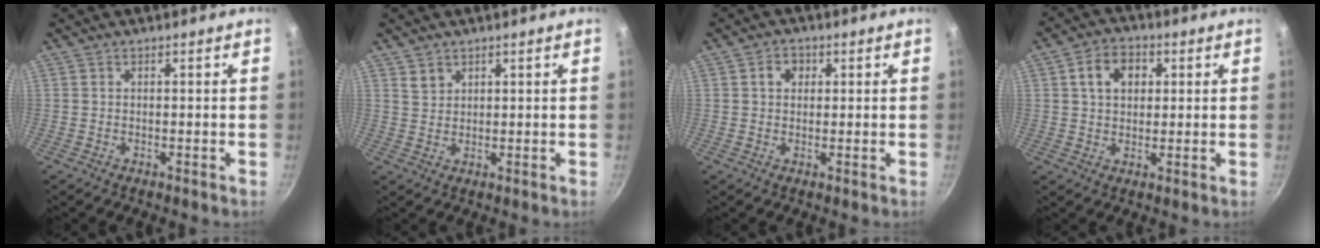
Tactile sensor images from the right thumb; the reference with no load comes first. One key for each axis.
{"total": 2.4, "fx": 1.5, "fy": 1.7, "fz": 0.7, "tx": 0.000, "ty": -0.002, "tz": 0.031}
{"total": 3.1, "fx": 0.9, "fy": 2.6, "fz": 1.5, "tx": -0.006, "ty": 0.005, "tz": 0.011}
{"total": 7.4, "fx": 2.1, "fy": 5.5, "fz": 4.5, "tx": -0.054, "ty": 0.009, "tz": 0.029}